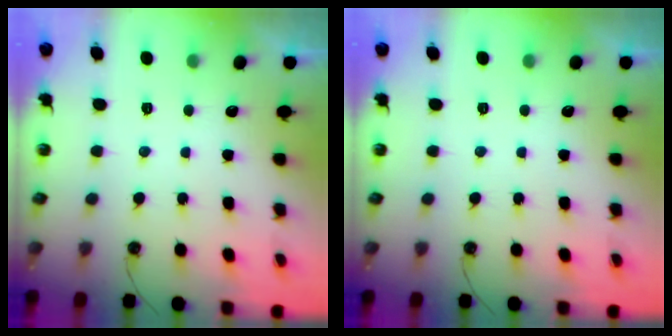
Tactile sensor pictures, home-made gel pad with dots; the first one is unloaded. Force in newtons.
{"total": 0.0}